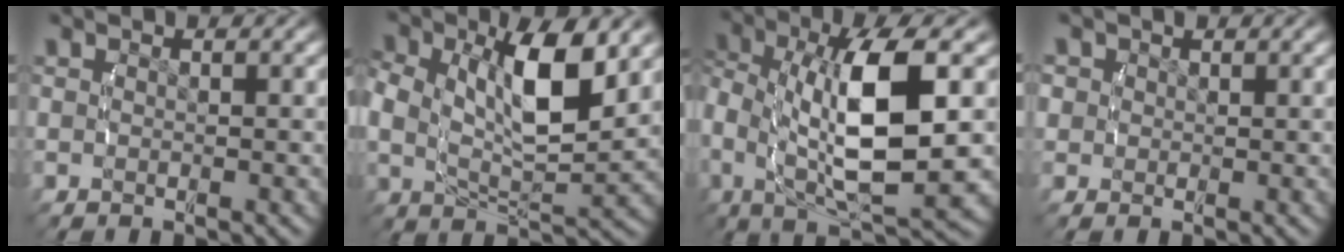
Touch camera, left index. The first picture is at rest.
{"total": 7.7, "force": [1.9, 3.8, 6.4], "torque": [-0.129, -0.024, 0.044]}
{"total": 9.9, "force": [0.1, 4.2, 9.0], "torque": [-0.171, -0.013, 0.011]}
{"total": 2.6, "force": [0.8, 2.4, 0.8], "torque": [-0.027, -0.006, 0.019]}